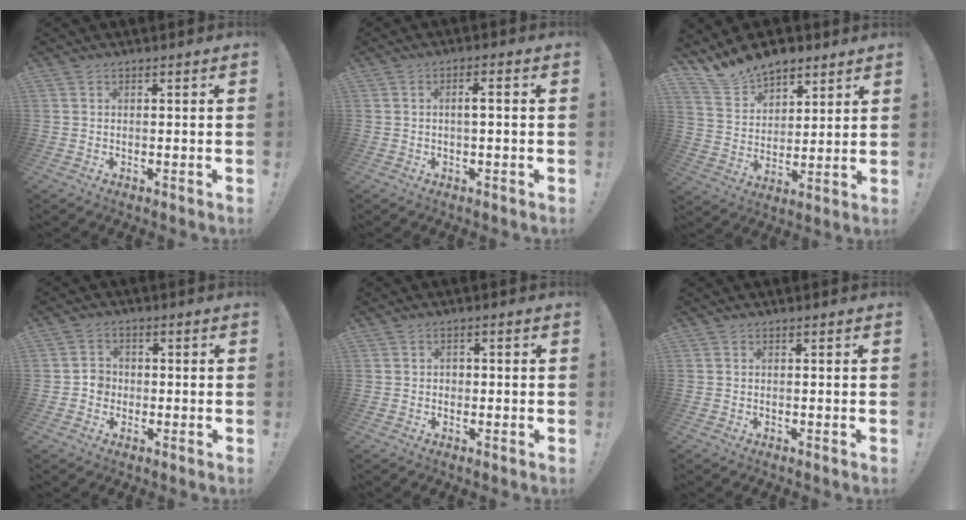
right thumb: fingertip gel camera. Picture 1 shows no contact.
{"total": 2.6, "force": [-0.5, 0.3, 2.5], "torque": [-0.043, 0.006, -0.014]}
{"total": 11.8, "force": [10.1, 5.7, 2.4], "torque": [-0.057, -0.077, 0.193]}
{"total": 4.3, "force": [-1.5, 3.8, 1.6], "torque": [-0.020, 0.013, -0.027]}
{"total": 1.5, "force": [-0.9, 1.1, 0.7], "torque": [-0.017, 0.009, -0.016]}
{"total": 0.0}